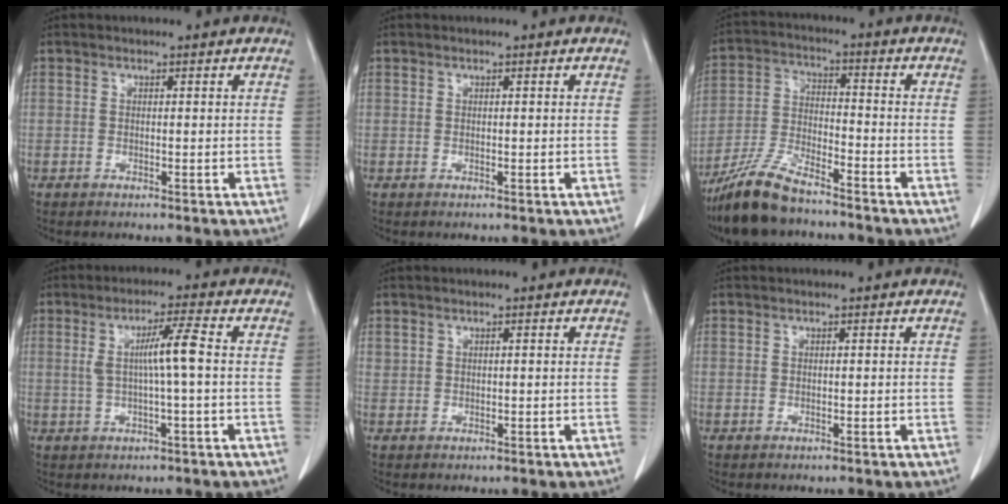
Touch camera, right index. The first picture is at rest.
{"total": 0.0}
{"total": 12.1, "force": [-9.7, 3.0, 6.6], "torque": [-0.141, -0.016, -0.185]}
{"total": 6.0, "force": [0.4, 0.2, 6.0], "torque": [-0.110, 0.012, 0.010]}
{"total": 1.2, "force": [0.5, 1.1, 0.4], "torque": [-0.013, 0.015, 0.015]}
{"total": 0.0}